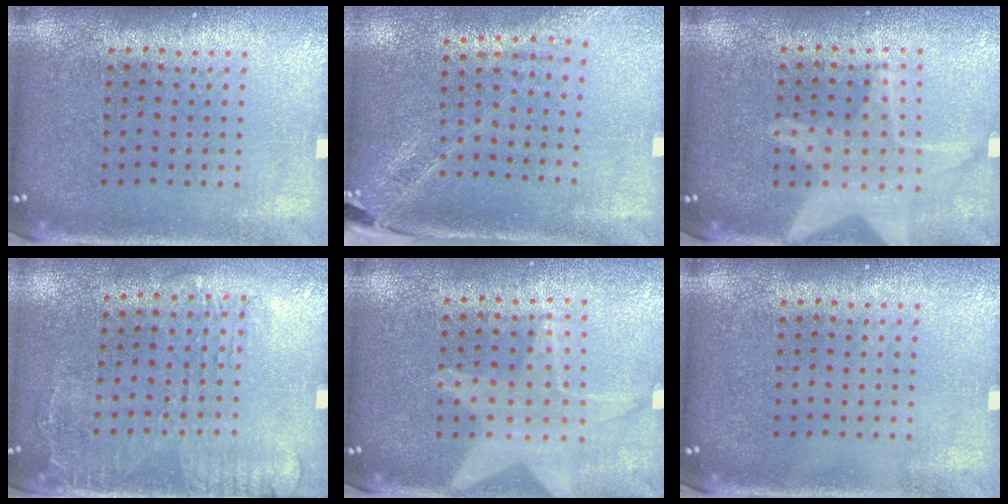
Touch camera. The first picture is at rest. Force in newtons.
{"total": 1.7, "press": 1.5, "slide": 0.8}
{"total": 1.9, "press": 1.9, "slide": 0.2}
{"total": 1.7, "press": 1.2, "slide": 1.1}
{"total": 1.2, "press": 1.2, "slide": 0.2}
{"total": 0.0}